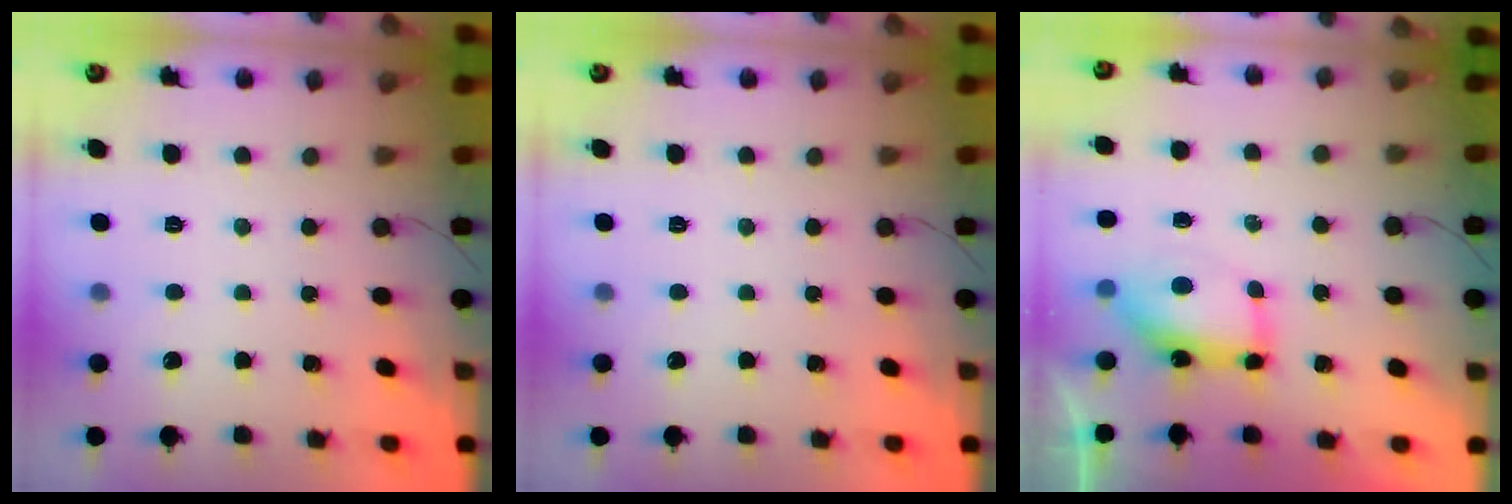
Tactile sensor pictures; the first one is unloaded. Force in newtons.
{"total": 0.0}
{"total": 8.0, "press": 8.0, "slide": 0.8}